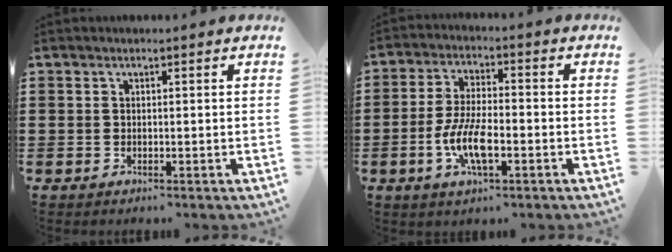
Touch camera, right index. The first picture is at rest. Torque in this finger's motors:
{"motor_torque": [1.51, 0.63, 0.41, 0.21]}